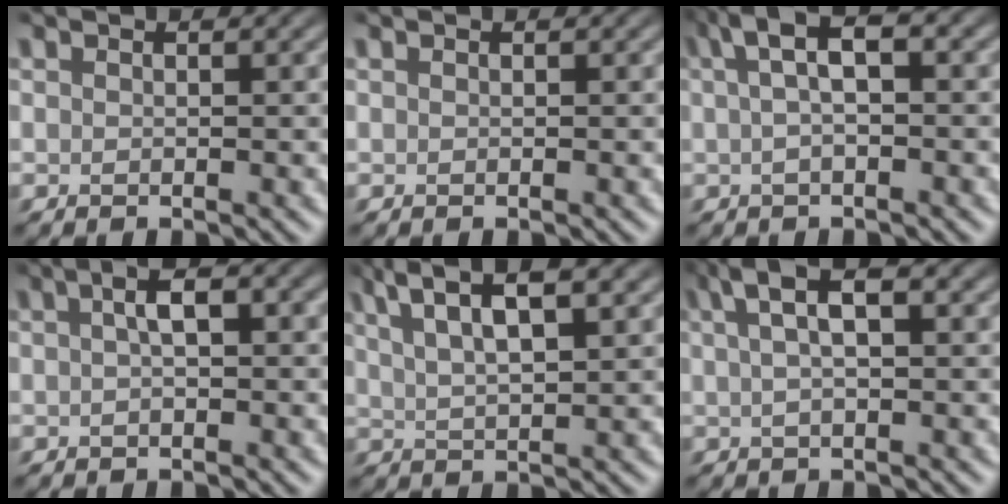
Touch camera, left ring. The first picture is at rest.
{"total": 0.0}
{"total": 4.3, "force": [1.3, 1.3, 3.9], "torque": [-0.067, 0.019, 0.016]}
{"total": 2.5, "force": [0.2, 0.5, 2.4], "torque": [-0.043, 0.008, 0.000]}
{"total": 6.3, "force": [3.9, 1.5, 4.7], "torque": [-0.088, 0.016, 0.072]}
{"total": 4.0, "force": [1.6, 1.0, 3.5], "torque": [-0.060, 0.012, 0.024]}